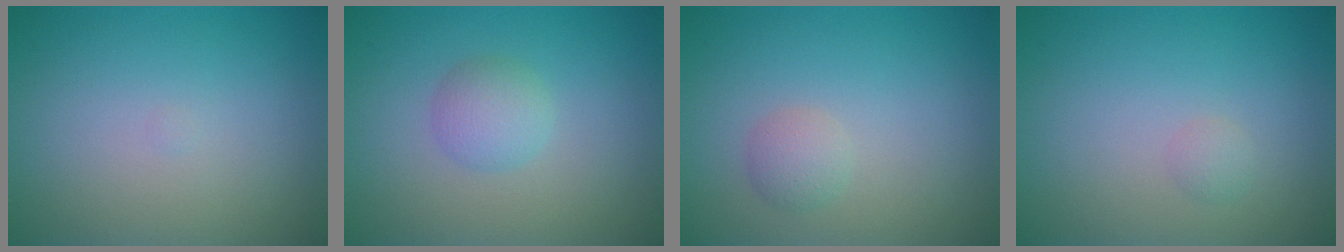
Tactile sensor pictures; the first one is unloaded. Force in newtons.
{"total": 2.1, "press": 2.1, "slide": 0.1}
{"total": 1.4, "press": 1.4, "slide": 0.1}
{"total": 0.7, "press": 0.7, "slide": 0.0}